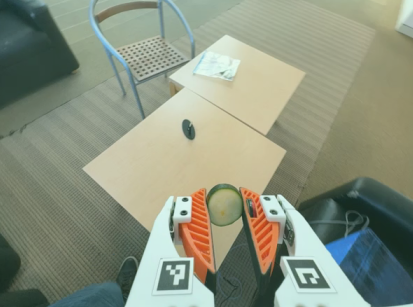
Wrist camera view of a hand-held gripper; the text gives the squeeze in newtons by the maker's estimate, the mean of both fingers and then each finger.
{"total": 11.2, "left": 11.6, "right": 10.7}